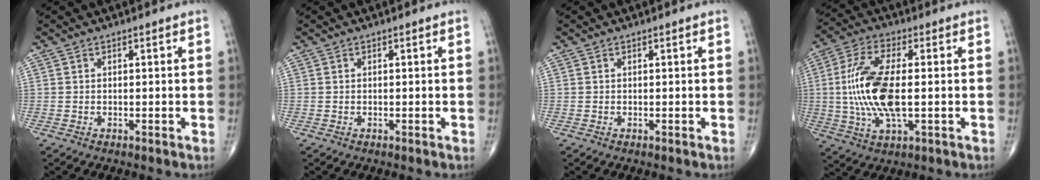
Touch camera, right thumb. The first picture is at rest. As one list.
[{"total": 0.0}, {"total": 0.0}, {"total": 15.0, "force": [-0.3, 5.8, 13.8], "torque": [-0.300, 0.003, -0.006]}]